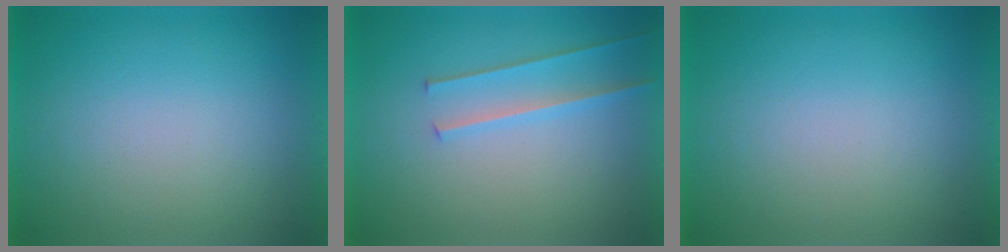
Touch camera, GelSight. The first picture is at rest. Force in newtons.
{"total": 2.2}
{"total": 0.0}